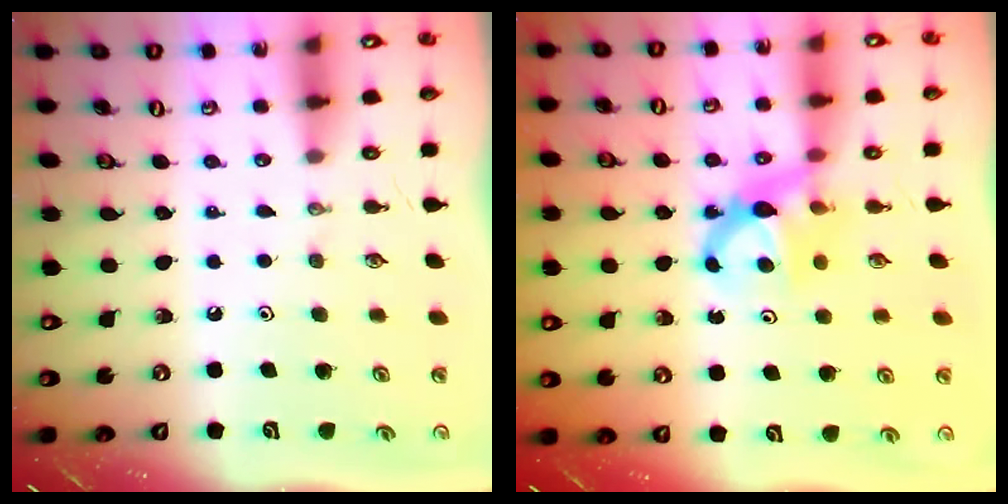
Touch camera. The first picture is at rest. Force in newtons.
{"total": 6.9, "press": 6.9, "slide": 0.3}